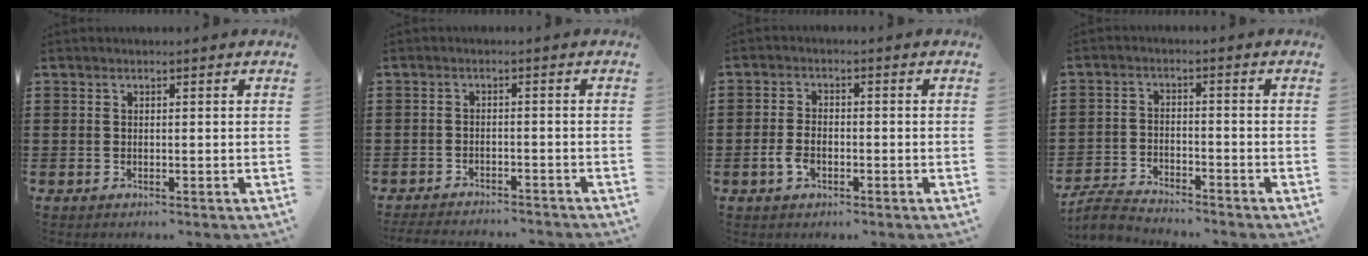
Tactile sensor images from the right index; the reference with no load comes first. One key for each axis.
{"total": 2.7, "fx": -2.6, "fy": -0.1, "fz": 0.2, "tx": -0.009, "ty": -0.004, "tz": -0.054}
{"total": 3.4, "fx": -1.4, "fy": 1.7, "fz": 2.5, "tx": -0.061, "ty": -0.006, "tz": -0.028}
{"total": 3.8, "fx": -3.7, "fy": 0.4, "fz": 0.7, "tx": -0.031, "ty": -0.003, "tz": -0.080}